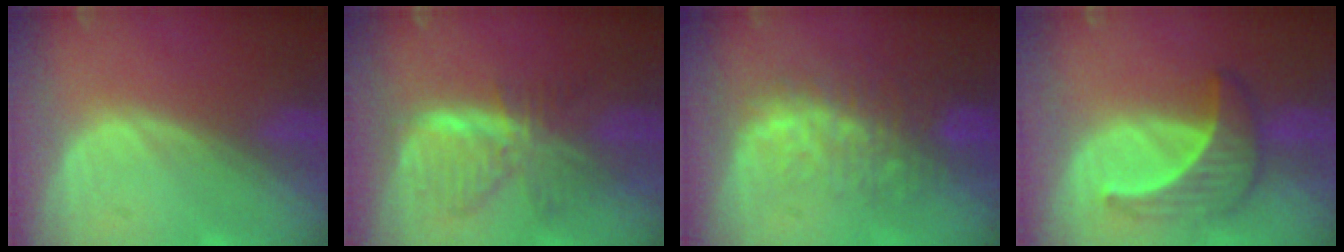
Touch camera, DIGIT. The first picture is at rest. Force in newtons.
{"total": 7.4, "press": 6.7, "slide": 3.0}
{"total": 10.1, "press": 8.6, "slide": 5.3}
{"total": 6.6, "press": 6.1, "slide": 2.5}